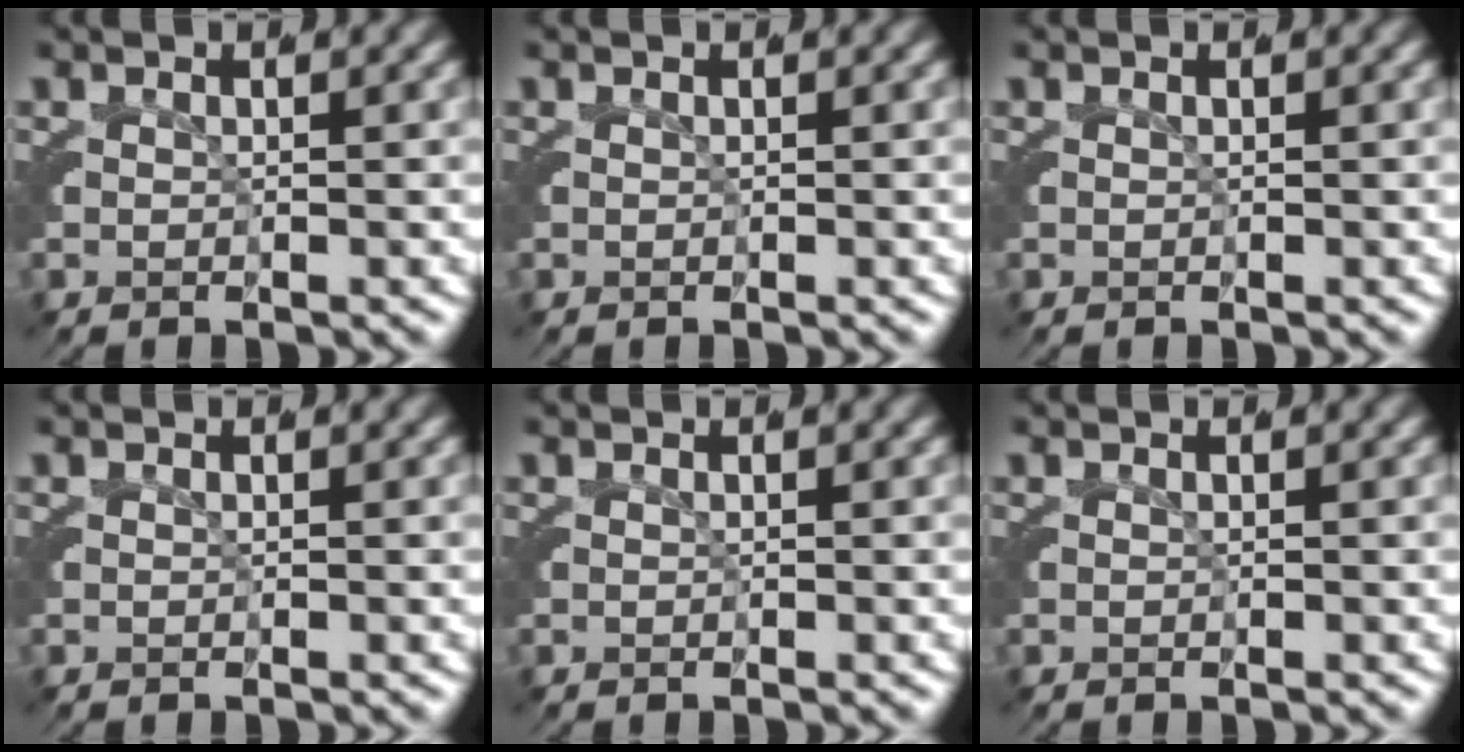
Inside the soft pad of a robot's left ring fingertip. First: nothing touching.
{"total": 0.0}
{"total": 0.0}
{"total": 0.0}
{"total": 0.0}
{"total": 0.0}